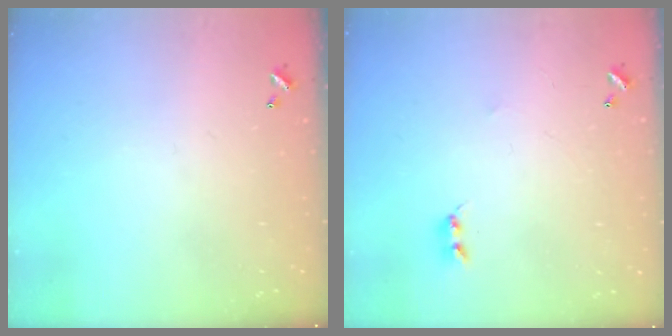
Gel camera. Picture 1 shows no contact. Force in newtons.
{"total": 2.0, "press": 2.0, "slide": 0.3}